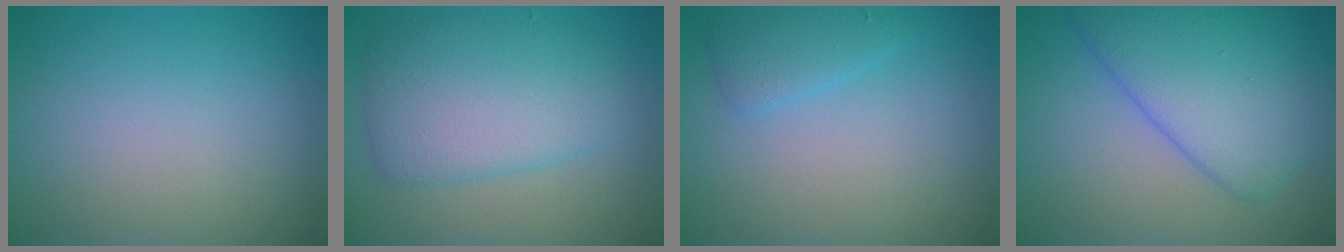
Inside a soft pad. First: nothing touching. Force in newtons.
{"total": 6.0, "press": 6.0, "slide": 0.1}
{"total": 1.9, "press": 1.9, "slide": 0.1}
{"total": 7.2, "press": 7.2, "slide": 0.1}